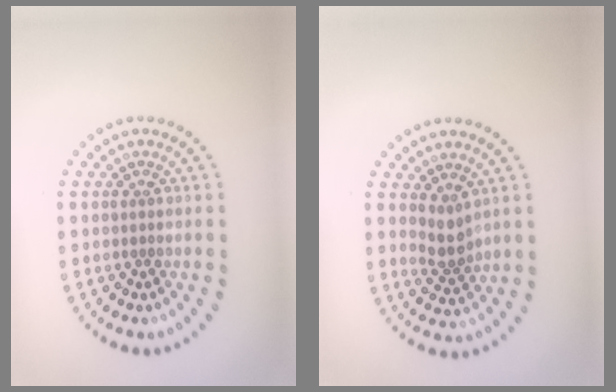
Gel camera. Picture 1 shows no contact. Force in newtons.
{"total": 2.0, "press": 1.6, "slide": 1.2}